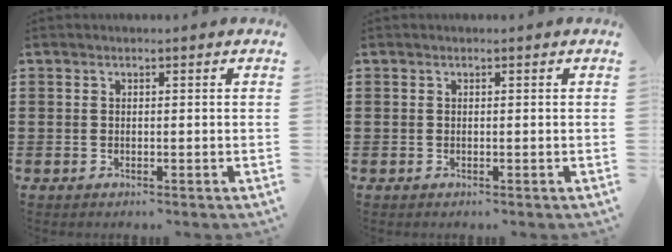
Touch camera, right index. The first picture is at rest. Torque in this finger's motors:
{"motor_torque": [0.00, 0.00, 0.00, 0.00]}